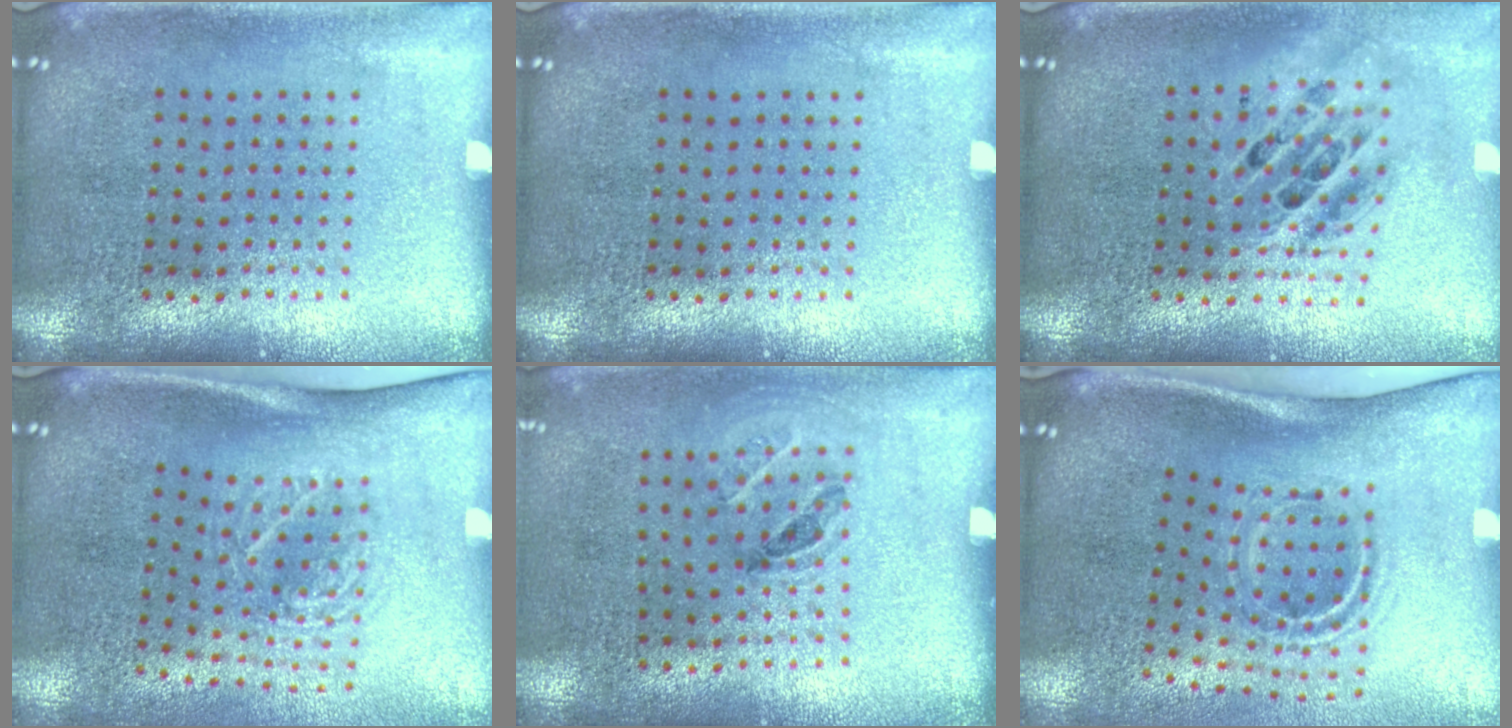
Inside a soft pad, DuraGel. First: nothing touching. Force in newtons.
{"total": 0.0}
{"total": 1.7, "press": 1.4, "slide": 1.0}
{"total": 1.8, "press": 1.3, "slide": 1.4}
{"total": 1.2, "press": 0.7, "slide": 0.9}
{"total": 2.1, "press": 1.2, "slide": 1.8}